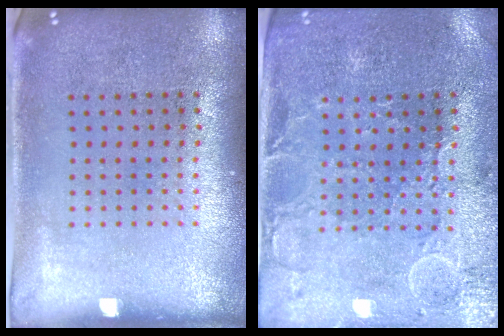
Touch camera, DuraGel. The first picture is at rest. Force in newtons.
{"total": 0.7, "press": 0.5, "slide": 0.4}